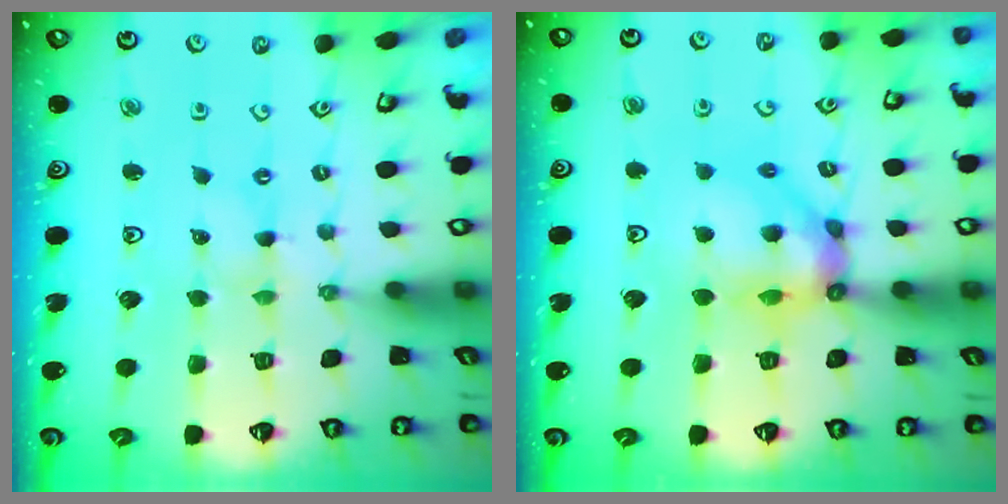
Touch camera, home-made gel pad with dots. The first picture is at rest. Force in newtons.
{"total": 12.7, "press": 12.6, "slide": 1.2}